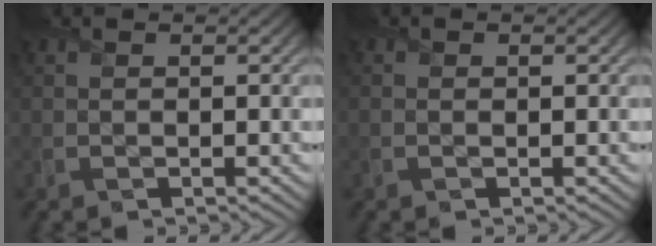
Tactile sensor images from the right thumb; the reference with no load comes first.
{"total": 0.0}